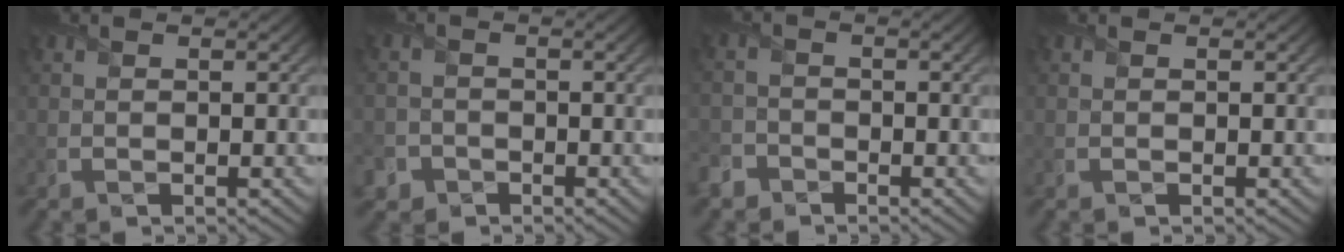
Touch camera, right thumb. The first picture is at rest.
{"total": 3.0, "force": [-1.9, 2.3, 0.4], "torque": [-0.005, 0.002, -0.042]}
{"total": 2.7, "force": [-2.1, 1.6, 0.5], "torque": [-0.012, -0.001, -0.053]}
{"total": 0.0}